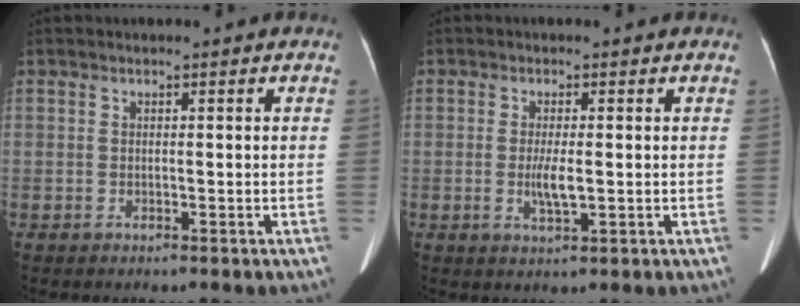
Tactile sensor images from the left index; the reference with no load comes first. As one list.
[{"total": 3.1, "force": [-0.2, 0.6, 3.1], "torque": [-0.062, -0.004, -0.004]}]